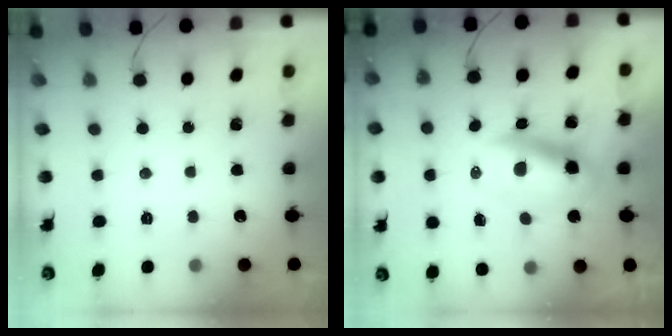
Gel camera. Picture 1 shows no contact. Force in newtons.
{"total": 9.3, "press": 9.0, "slide": 2.3}